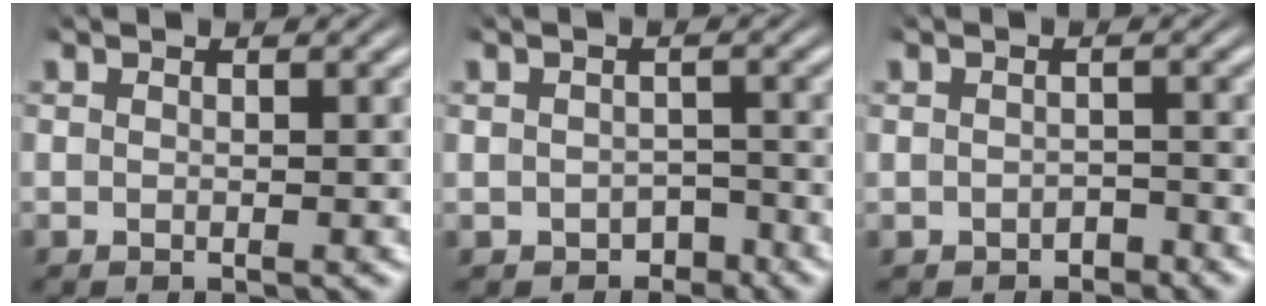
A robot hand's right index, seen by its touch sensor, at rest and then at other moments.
{"total": 2.6, "force": [-1.9, 1.9, 0.2], "torque": [0.006, -0.003, -0.036]}
{"total": 1.7, "force": [-1.4, 0.9, 0.0], "torque": [0.002, -0.004, -0.023]}